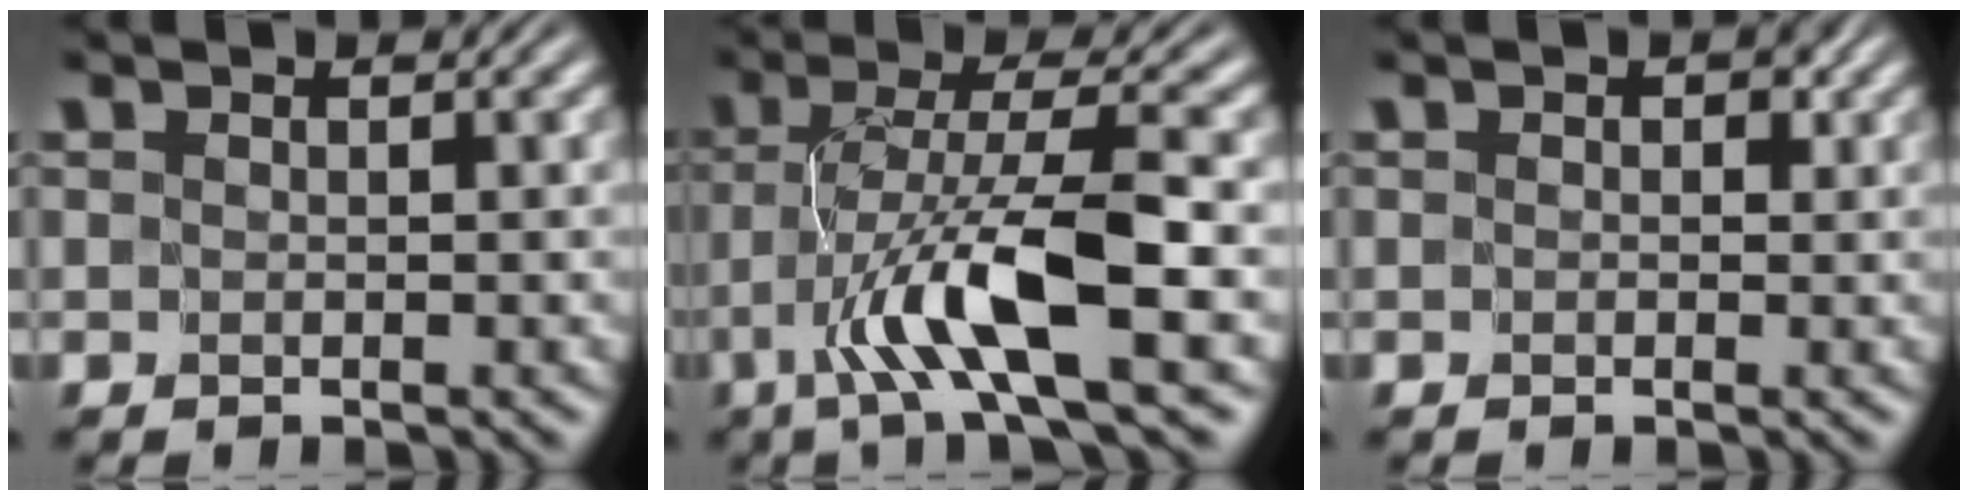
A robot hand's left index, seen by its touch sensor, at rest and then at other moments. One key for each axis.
{"total": 8.3, "fx": -2.8, "fy": 1.5, "fz": 7.7, "tx": -0.140, "ty": 0.003, "tz": -0.051}
{"total": 1.0, "fx": 0.2, "fy": 0.8, "fz": 0.6, "tx": -0.002, "ty": -0.003, "tz": 0.002}